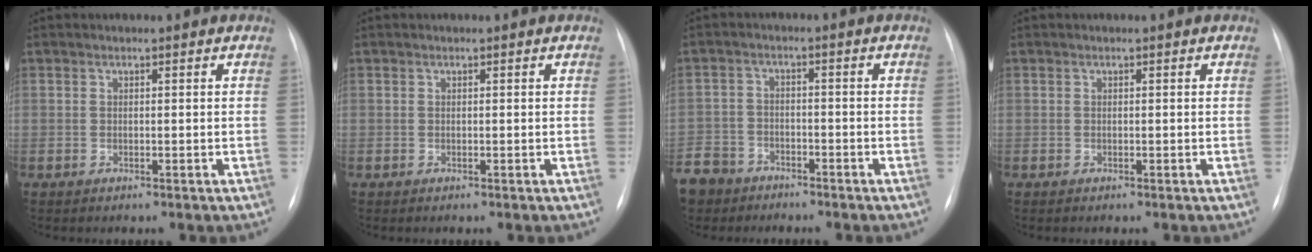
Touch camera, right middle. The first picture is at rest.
{"total": 0.0}
{"total": 11.2, "force": [-8.0, 7.4, 2.7], "torque": [-0.095, 0.001, -0.141]}
{"total": 0.0}